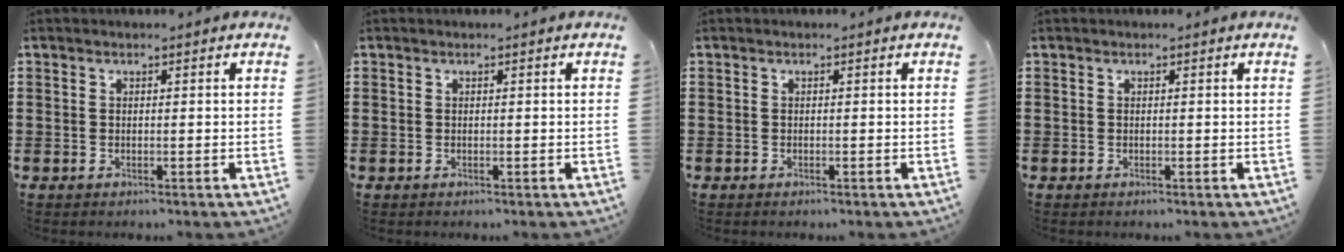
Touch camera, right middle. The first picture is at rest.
{"total": 0.0}
{"total": 0.0}
{"total": 0.0}